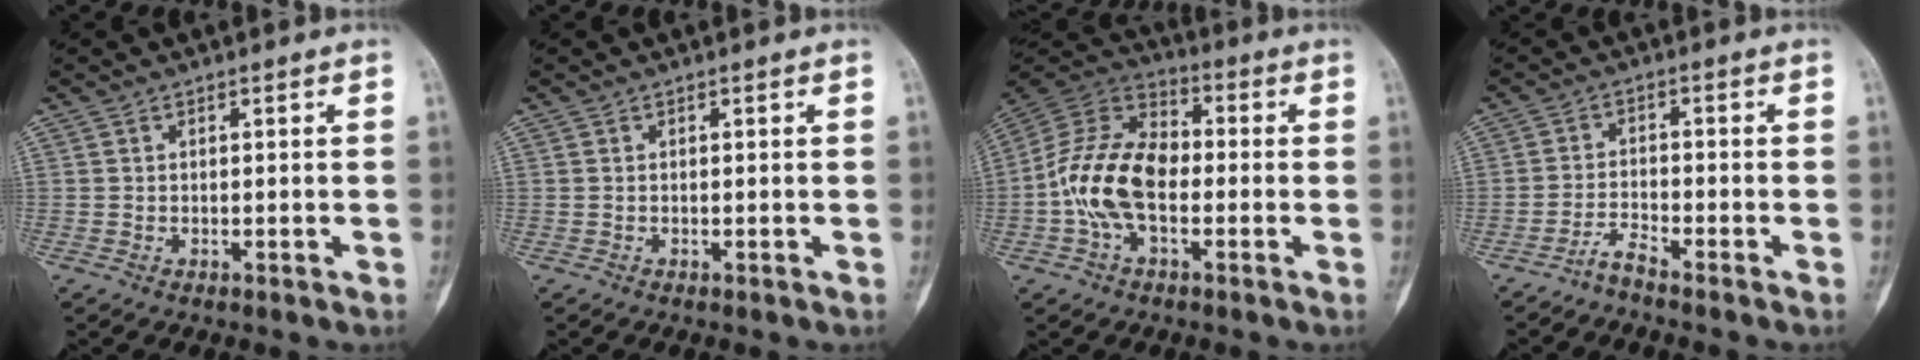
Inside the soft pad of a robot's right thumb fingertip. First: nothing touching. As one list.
[{"total": 0.0}, {"total": 15.1, "force": [-2.4, 9.1, 11.8], "torque": [-0.224, 0.037, -0.052]}, {"total": 2.7, "force": [-2.6, -0.3, 0.9], "torque": [-0.022, 0.006, -0.056]}]